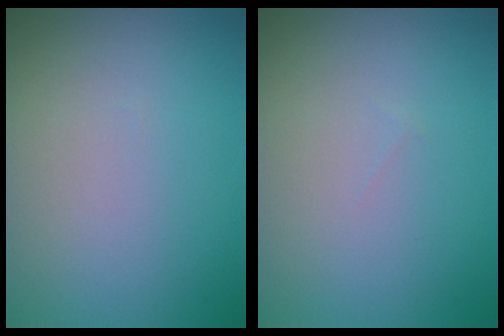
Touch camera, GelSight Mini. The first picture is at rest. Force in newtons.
{"total": 0.0}